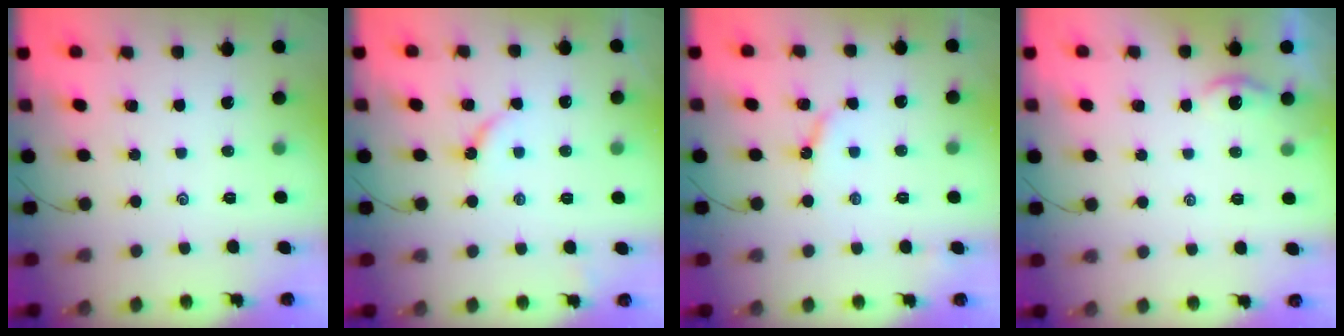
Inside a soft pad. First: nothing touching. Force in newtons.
{"total": 4.1, "press": 4.0, "slide": 0.4}
{"total": 5.1, "press": 5.1, "slide": 0.4}
{"total": 3.4, "press": 3.4, "slide": 0.4}